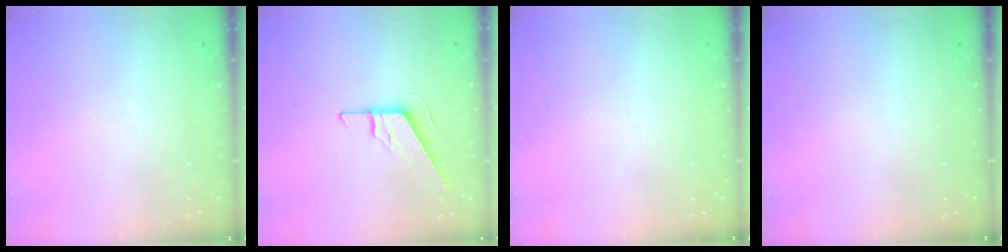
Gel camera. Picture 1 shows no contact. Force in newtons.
{"total": 9.2, "press": 9.1, "slide": 0.9}
{"total": 0.0}
{"total": 0.0}